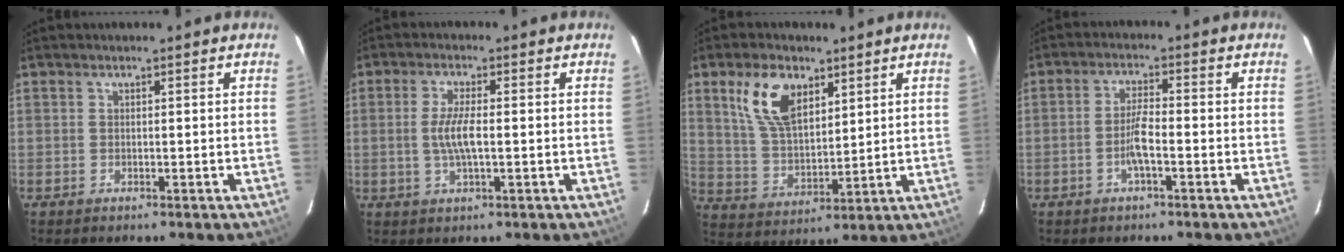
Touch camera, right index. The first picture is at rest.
{"total": 5.1, "force": [-0.4, 1.0, 4.9], "torque": [-0.095, -0.003, -0.006]}
{"total": 11.6, "force": [5.8, 6.3, 7.8], "torque": [-0.152, 0.016, 0.123]}
{"total": 4.2, "force": [-1.8, 0.5, 3.7], "torque": [-0.077, 0.003, -0.034]}